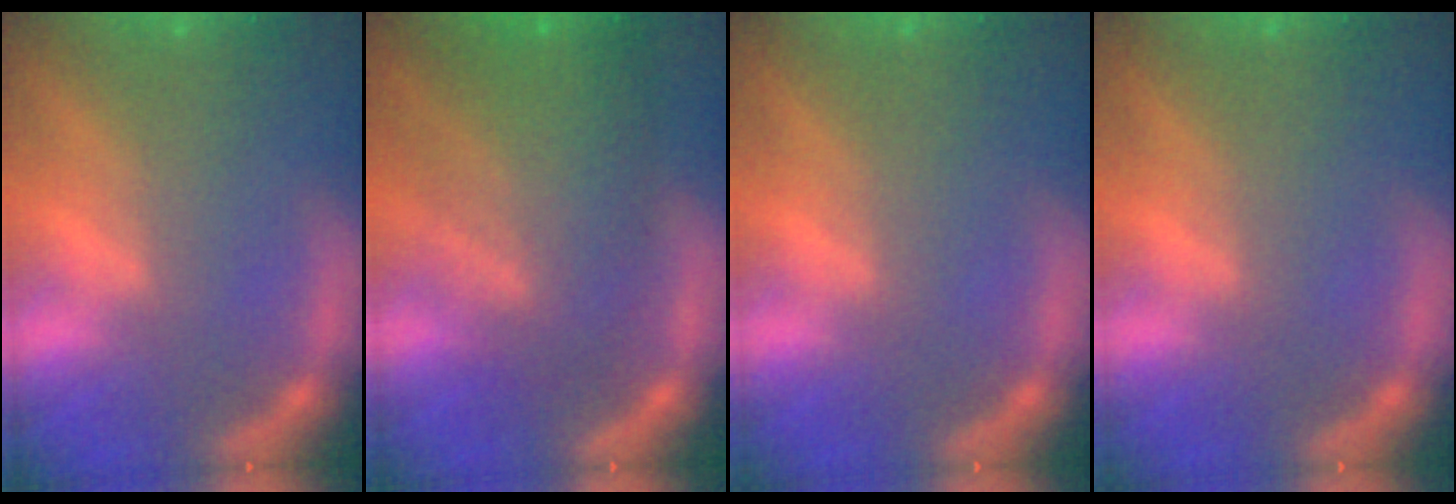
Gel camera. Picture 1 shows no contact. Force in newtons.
{"total": 8.6}
{"total": 0.0}
{"total": 0.0}